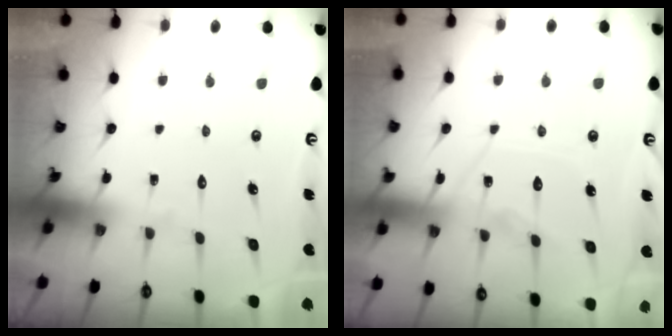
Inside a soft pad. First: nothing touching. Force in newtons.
{"total": 10.7, "press": 10.7, "slide": 1.0}